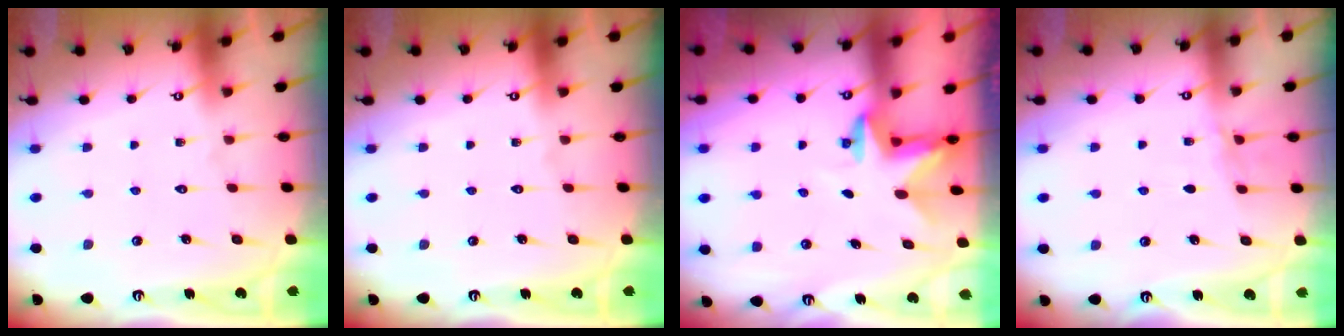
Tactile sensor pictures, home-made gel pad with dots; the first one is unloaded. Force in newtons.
{"total": 0.0}
{"total": 2.5, "press": 2.5, "slide": 0.4}
{"total": 3.7, "press": 3.5, "slide": 1.2}